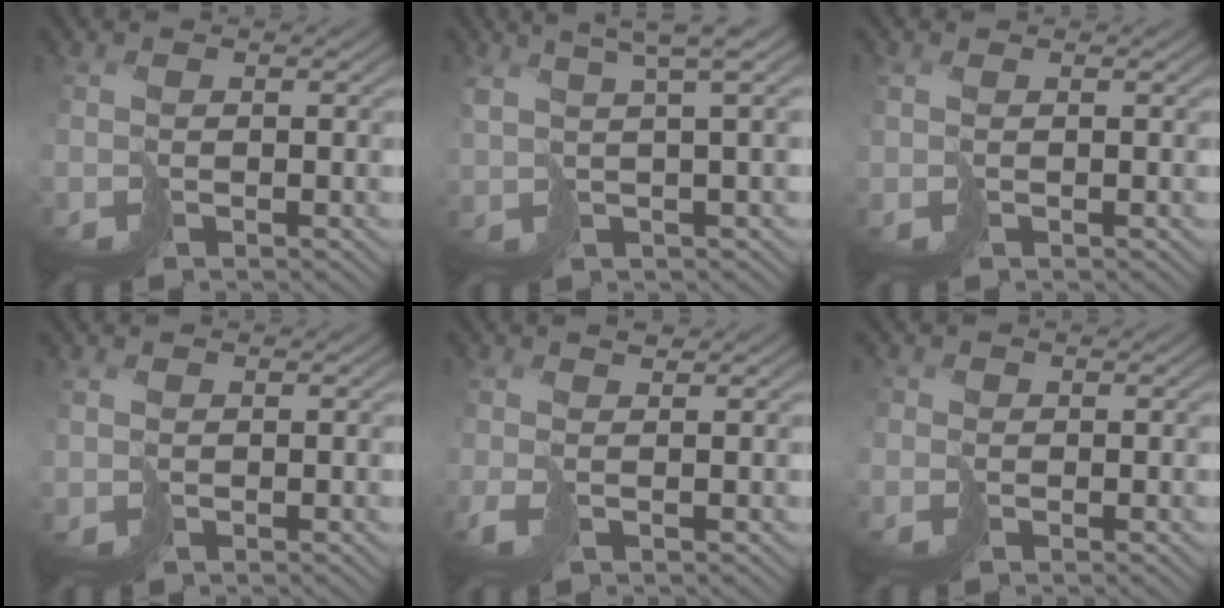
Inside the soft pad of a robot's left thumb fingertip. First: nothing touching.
{"total": 5.5, "force": [3.0, 1.0, 4.6], "torque": [-0.068, 0.021, 0.054]}
{"total": 0.8, "force": [0.2, 0.3, 0.7], "torque": [-0.022, -0.002, 0.002]}
{"total": 0.6, "force": [0.5, 0.2, -0.2], "torque": [0.000, 0.001, 0.013]}
{"total": 2.4, "force": [0.0, 0.8, 2.2], "torque": [-0.059, 0.004, -0.005]}
{"total": 1.8, "force": [-0.4, 1.7, 0.5], "torque": [-0.014, -0.005, -0.011]}